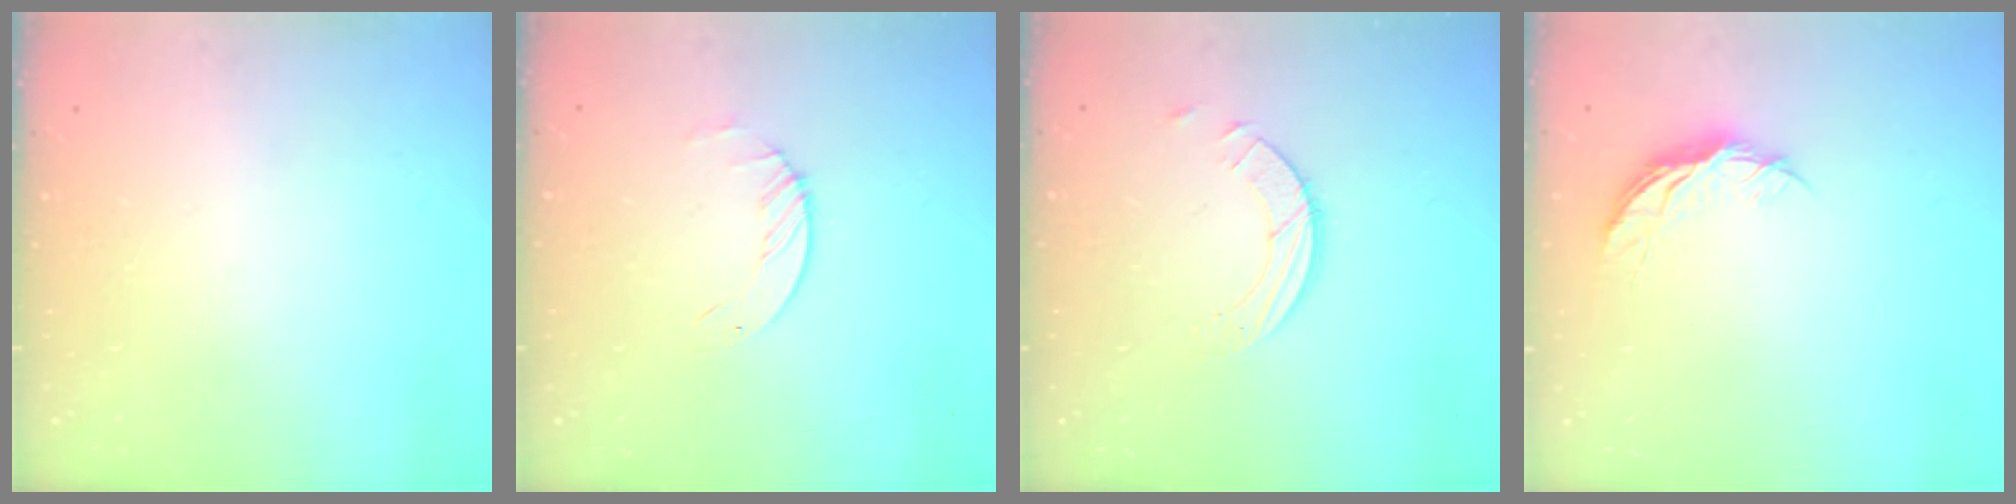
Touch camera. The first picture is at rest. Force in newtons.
{"total": 1.6, "press": 1.6, "slide": 0.2}
{"total": 3.4, "press": 3.4, "slide": 0.3}
{"total": 5.2, "press": 5.1, "slide": 0.5}